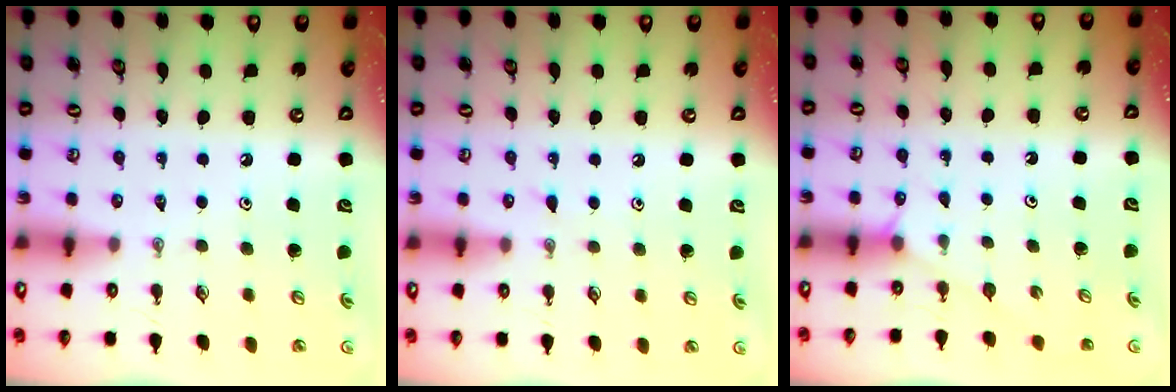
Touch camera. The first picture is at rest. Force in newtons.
{"total": 6.5, "press": 6.5, "slide": 0.7}
{"total": 2.6, "press": 2.5, "slide": 0.5}